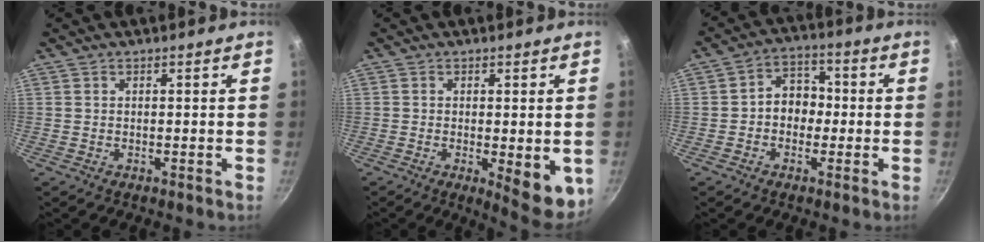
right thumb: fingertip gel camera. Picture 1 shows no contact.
{"total": 8.6, "force": [-1.6, 2.8, 8.0], "torque": [-0.089, -0.007, -0.013]}
{"total": 6.8, "force": [-0.7, 5.5, 4.0], "torque": [-0.019, 0.024, -0.024]}